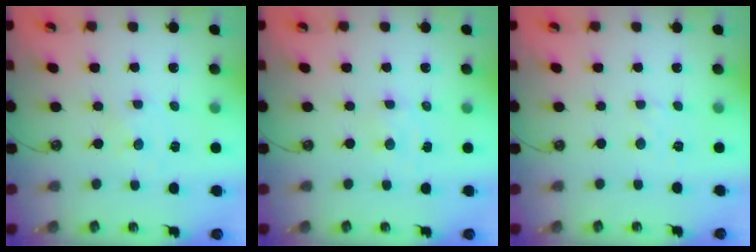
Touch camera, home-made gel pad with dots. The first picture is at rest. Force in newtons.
{"total": 1.6, "press": 1.6, "slide": 0.2}
{"total": 2.0, "press": 1.9, "slide": 0.6}